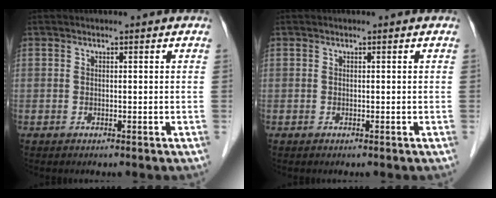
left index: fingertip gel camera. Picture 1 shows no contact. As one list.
[{"total": 0.0}]